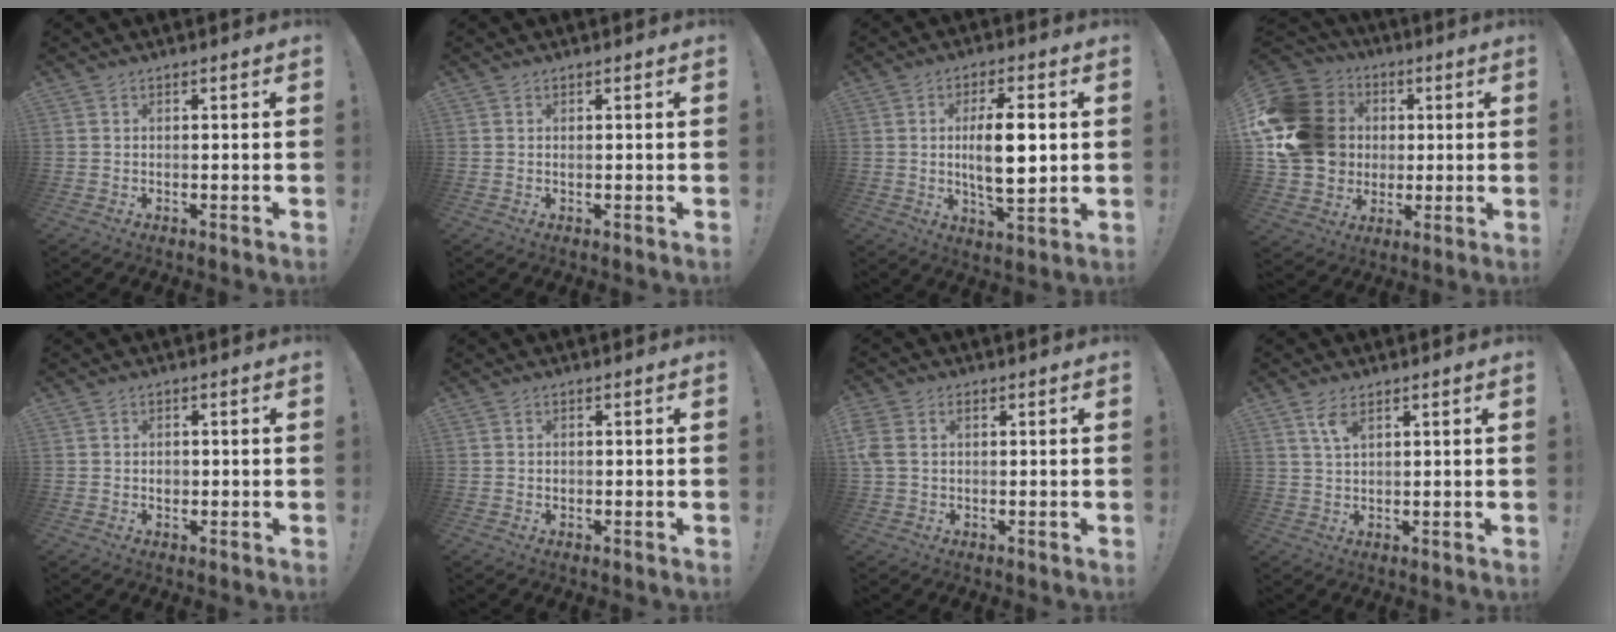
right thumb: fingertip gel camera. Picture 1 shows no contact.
{"total": 0.0}
{"total": 12.6, "force": [1.3, 4.5, 11.7], "torque": [-0.204, -0.010, 0.012]}
{"total": 21.8, "force": [2.4, 18.8, 10.9], "torque": [-0.191, 0.003, 0.082]}
{"total": 1.6, "force": [-0.2, 1.4, 0.7], "torque": [0.001, -0.002, -0.008]}
{"total": 0.6, "force": [0.1, 0.6, 0.0], "torque": [-0.002, 0.003, 0.002]}
{"total": 4.1, "force": [0.9, 3.1, 2.6], "torque": [-0.063, 0.000, 0.018]}
{"total": 4.3, "force": [2.4, 1.7, 3.2], "torque": [-0.052, -0.010, 0.041]}